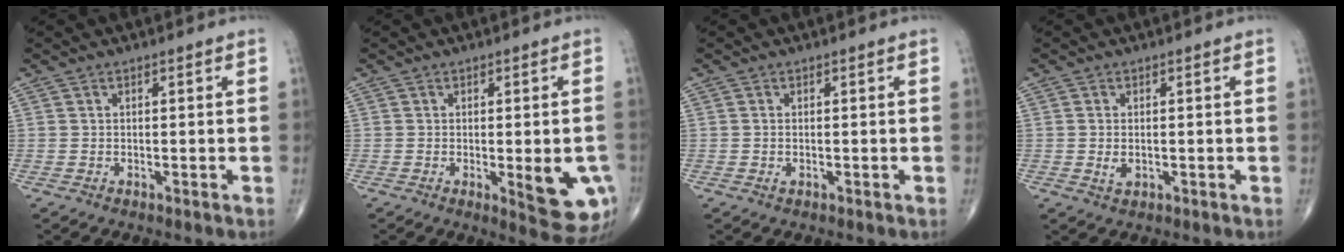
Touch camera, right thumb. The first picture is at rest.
{"total": 11.1, "force": [-2.4, 3.4, 10.2], "torque": [-0.102, -0.017, -0.021]}
{"total": 0.7, "force": [-0.2, 0.4, 0.5], "torque": [-0.012, 0.003, -0.001]}
{"total": 2.1, "force": [-0.2, 1.3, 1.6], "torque": [-0.031, -0.003, -0.002]}